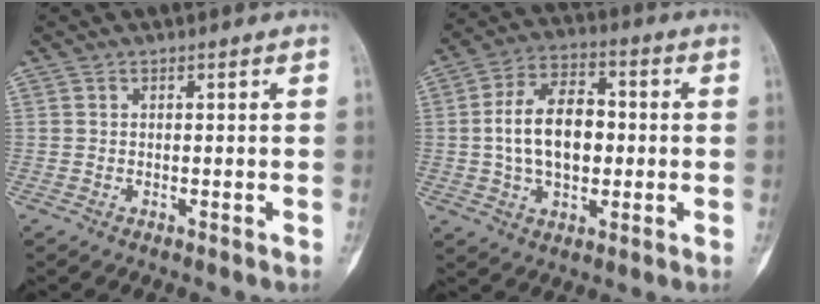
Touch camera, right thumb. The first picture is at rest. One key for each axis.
{"total": 13.6, "fx": 0.0, "fy": 8.4, "fz": 10.6, "tx": -0.166, "ty": 0.020, "tz": -0.004}